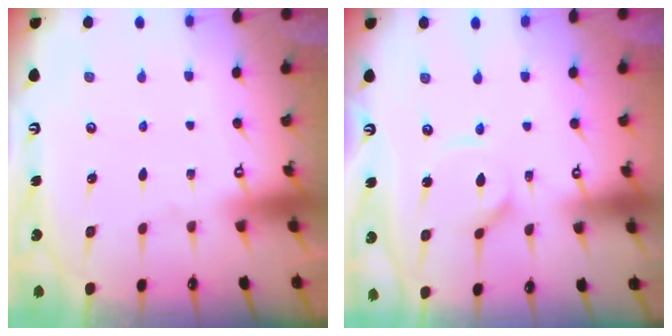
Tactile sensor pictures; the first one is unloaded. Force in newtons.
{"total": 5.4, "press": 5.4, "slide": 0.4}